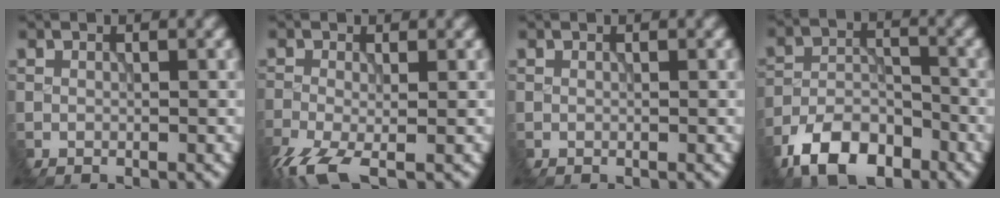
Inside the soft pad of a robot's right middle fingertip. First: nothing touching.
{"total": 4.9, "force": [-3.3, 1.2, 3.4], "torque": [-0.072, -0.015, -0.068]}
{"total": 0.0}
{"total": 6.6, "force": [-5.1, 2.9, 2.9], "torque": [-0.040, -0.003, -0.101]}